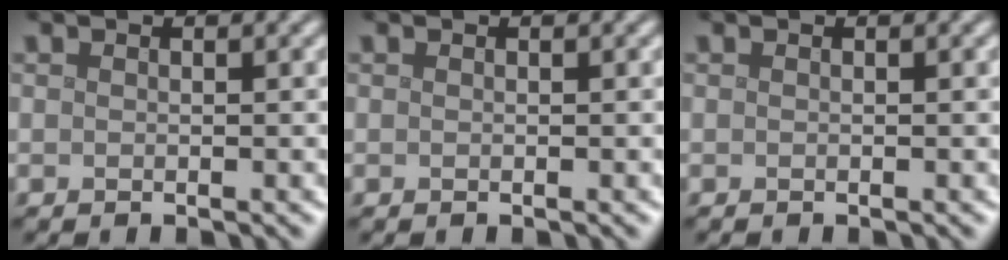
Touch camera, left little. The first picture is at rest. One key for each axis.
{"total": 0.0}
{"total": 0.0}